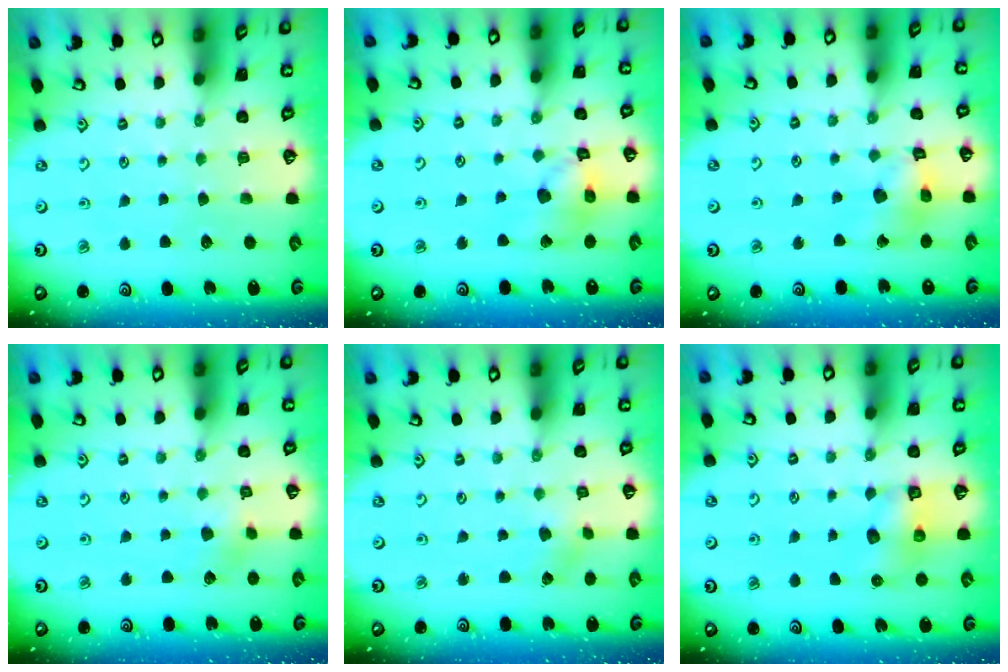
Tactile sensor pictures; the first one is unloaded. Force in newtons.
{"total": 13.2, "press": 13.1, "slide": 1.8}
{"total": 10.0, "press": 9.9, "slide": 1.0}
{"total": 3.7, "press": 3.6, "slide": 0.5}
{"total": 1.1, "press": 1.1, "slide": 0.1}
{"total": 8.8, "press": 8.8, "slide": 0.6}